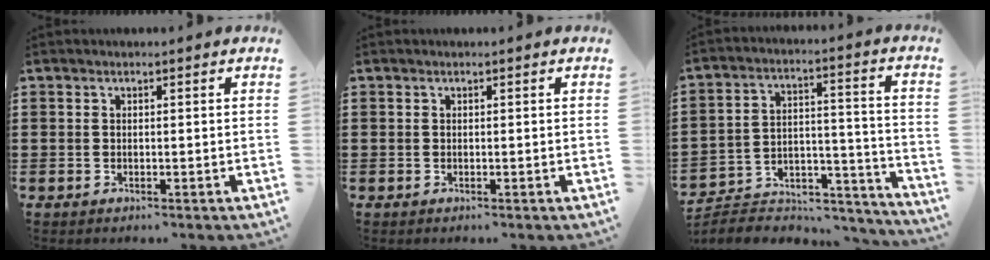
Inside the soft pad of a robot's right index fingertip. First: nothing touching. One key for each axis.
{"total": 0.0}
{"total": 5.3, "fx": -4.8, "fy": 1.8, "fz": 1.0, "tx": -0.023, "ty": 0.004, "tz": -0.098}